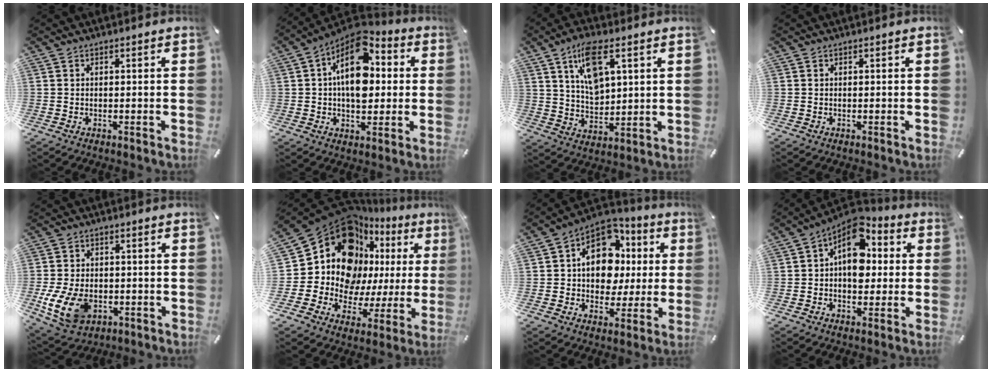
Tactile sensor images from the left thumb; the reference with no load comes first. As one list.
[{"total": 16.6, "force": [3.2, 10.8, 12.1], "torque": [-0.192, -0.027, 0.056]}, {"total": 10.6, "force": [5.5, 5.4, 7.2], "torque": [-0.130, -0.009, 0.100]}, {"total": 0.0}, {"total": 11.1, "force": [-2.8, 8.0, 7.2], "torque": [-0.159, 0.003, -0.047]}, {"total": 18.3, "force": [6.6, 13.8, 10.0], "torque": [-0.172, -0.080, 0.117]}, {"total": 14.5, "force": [2.7, 11.5, 8.4], "torque": [-0.137, -0.012, 0.056]}, {"total": 12.4, "force": [2.7, 8.9, 8.3], "torque": [-0.112, -0.029, 0.046]}]